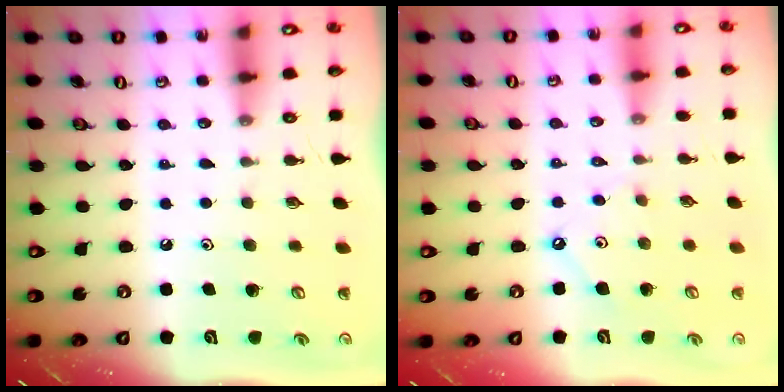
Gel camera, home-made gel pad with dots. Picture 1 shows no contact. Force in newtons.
{"total": 4.2, "press": 4.2, "slide": 0.4}